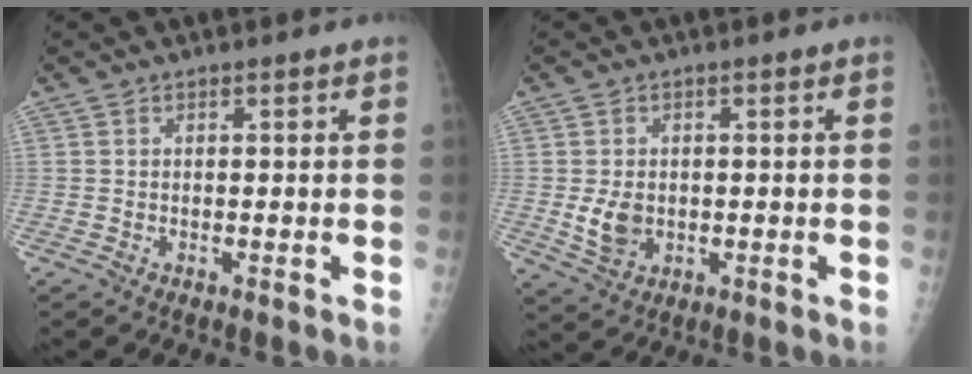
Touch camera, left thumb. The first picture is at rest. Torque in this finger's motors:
{"motor_torque": [0.43, 0.54, 0.20, -0.27, 0.01]}